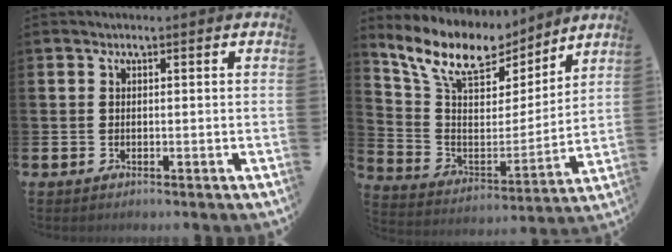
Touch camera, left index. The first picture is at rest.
{"total": 12.5, "force": [10.6, 4.9, 4.6], "torque": [-0.142, -0.059, 0.189]}